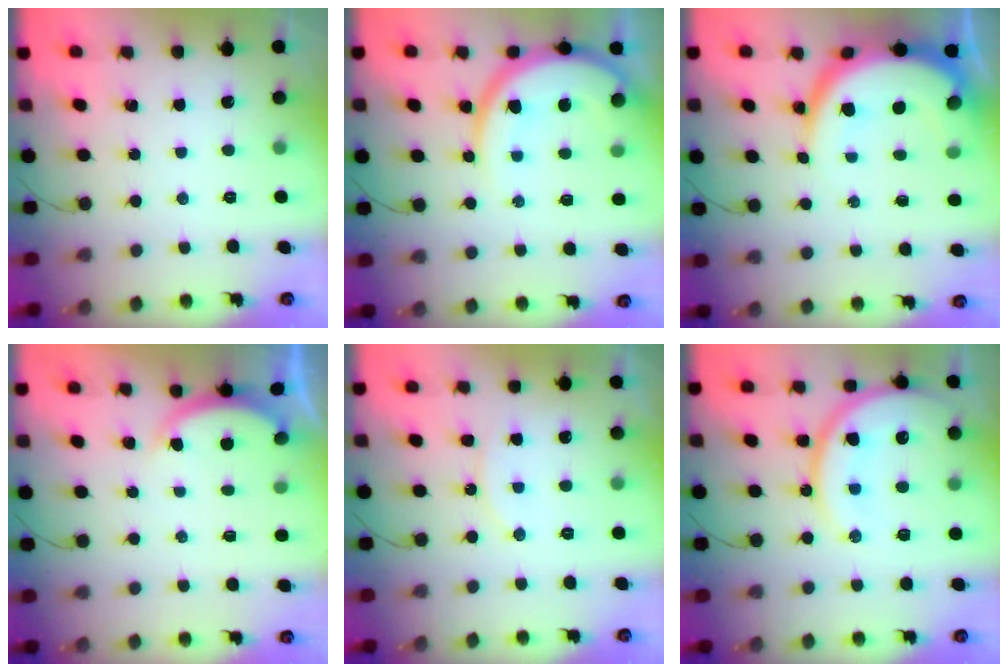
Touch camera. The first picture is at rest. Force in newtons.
{"total": 13.9, "press": 13.8, "slide": 1.5}
{"total": 11.4, "press": 11.4, "slide": 1.0}
{"total": 2.6, "press": 2.6, "slide": 0.5}
{"total": 9.3, "press": 9.3, "slide": 0.6}
{"total": 17.0, "press": 16.9, "slide": 1.8}